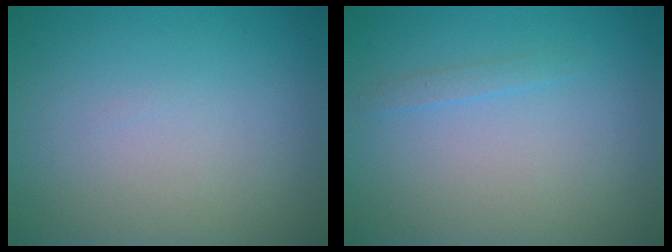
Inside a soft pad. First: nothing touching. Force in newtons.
{"total": 0.7, "press": 0.7, "slide": 0.1}